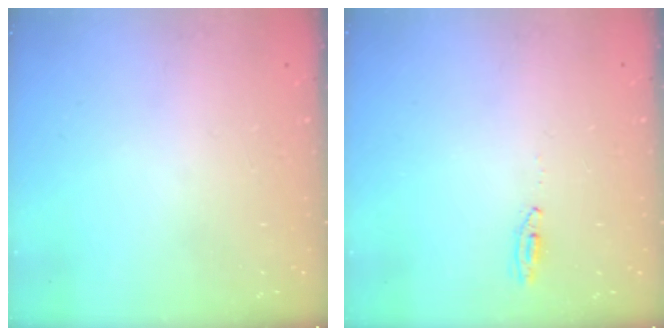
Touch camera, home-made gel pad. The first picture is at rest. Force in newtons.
{"total": 3.0, "press": 2.8, "slide": 1.1}